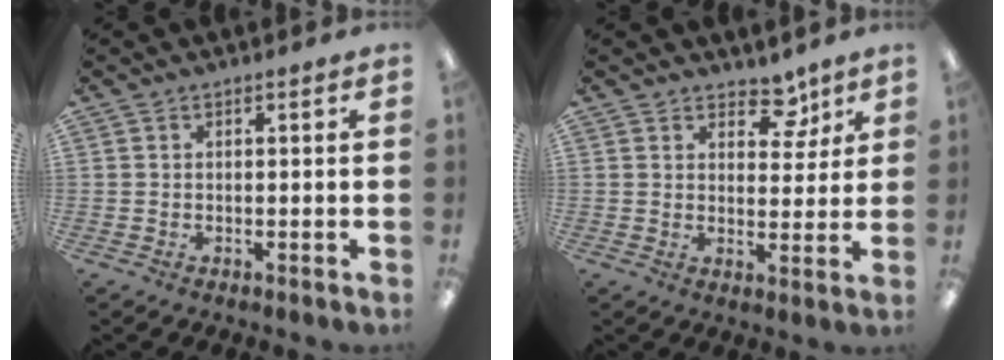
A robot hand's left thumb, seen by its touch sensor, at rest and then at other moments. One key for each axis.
{"total": 6.9, "fx": 4.9, "fy": 4.2, "fz": 2.5, "tx": -0.011, "ty": -0.028, "tz": 0.081}